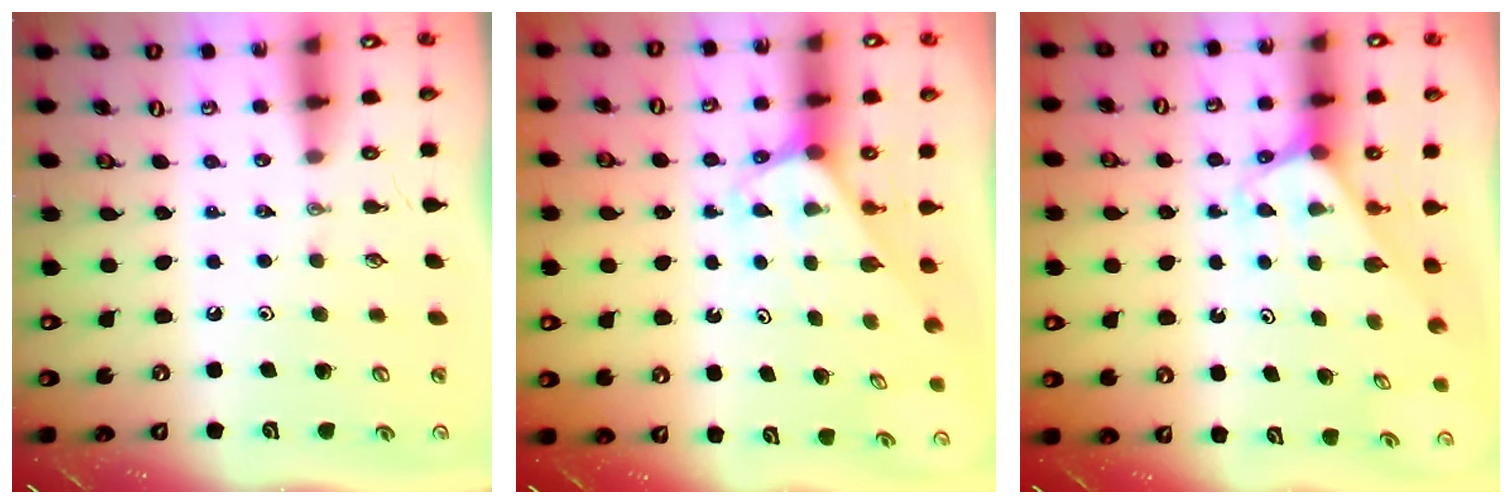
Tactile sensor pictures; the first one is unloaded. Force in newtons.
{"total": 2.5, "press": 2.5, "slide": 0.1}
{"total": 2.4, "press": 2.4, "slide": 0.2}